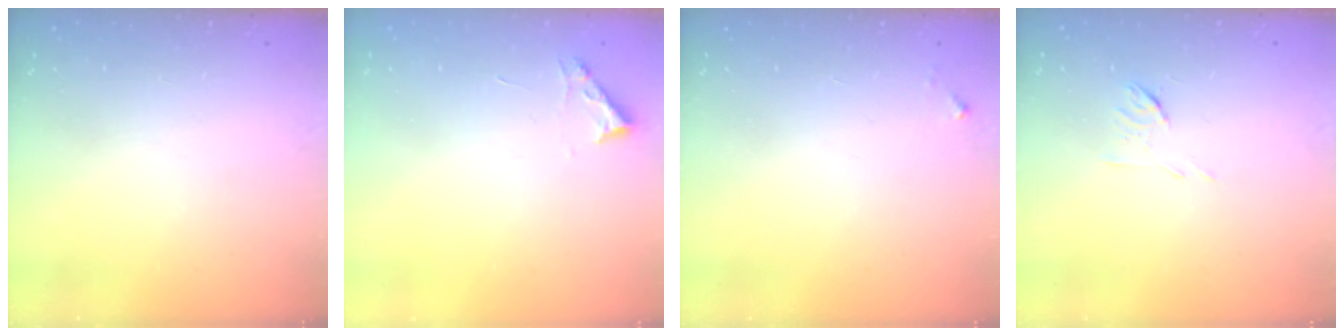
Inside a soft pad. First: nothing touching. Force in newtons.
{"total": 2.7, "press": 2.7, "slide": 0.3}
{"total": 2.8, "press": 2.8, "slide": 0.2}
{"total": 5.3, "press": 5.2, "slide": 1.0}